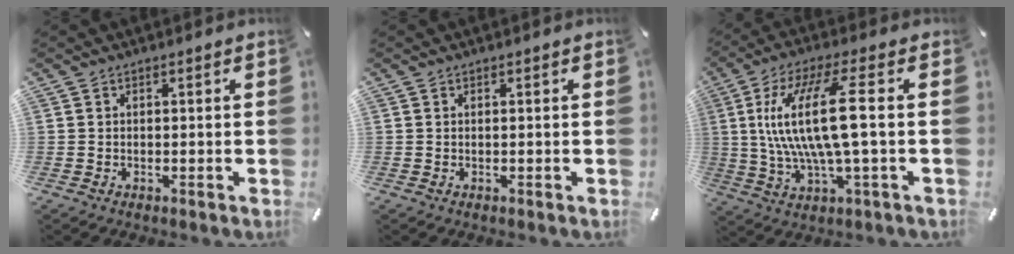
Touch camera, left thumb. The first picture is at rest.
{"total": 0.0}
{"total": 17.1, "force": [1.8, 3.5, 16.7], "torque": [-0.357, -0.012, 0.011]}